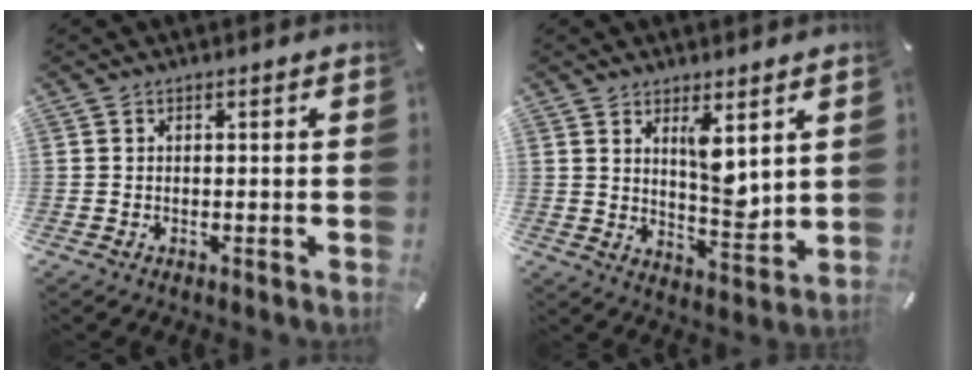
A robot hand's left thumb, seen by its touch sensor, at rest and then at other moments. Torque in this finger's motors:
{"motor_torque": [1.50, 1.45, 0.82, -0.94, 0.37]}